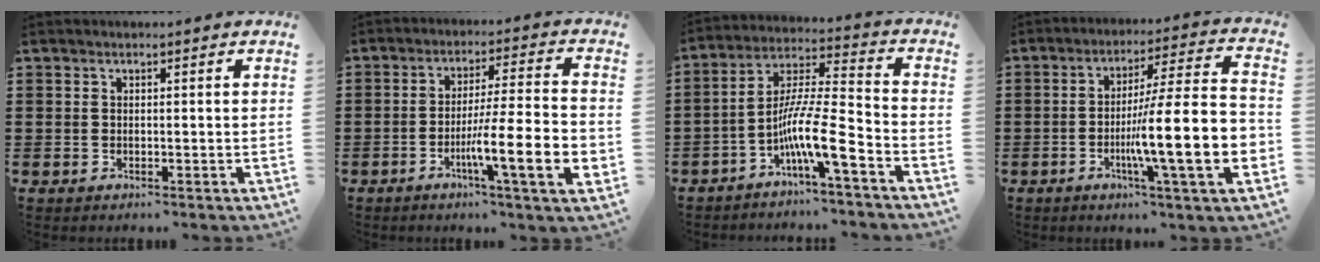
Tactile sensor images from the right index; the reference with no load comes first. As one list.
[{"total": 11.5, "force": [-3.9, 0.9, 10.8], "torque": [-0.193, -0.008, -0.071]}, {"total": 10.7, "force": [-5.9, 0.8, 8.8], "torque": [-0.176, -0.020, -0.116]}, {"total": 15.3, "force": [-3.8, 1.7, 14.7], "torque": [-0.237, -0.021, -0.071]}]